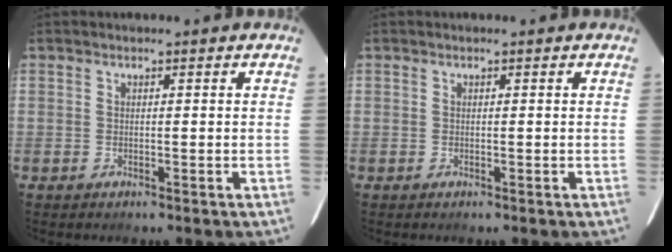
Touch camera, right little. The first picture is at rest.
{"total": 0.0}